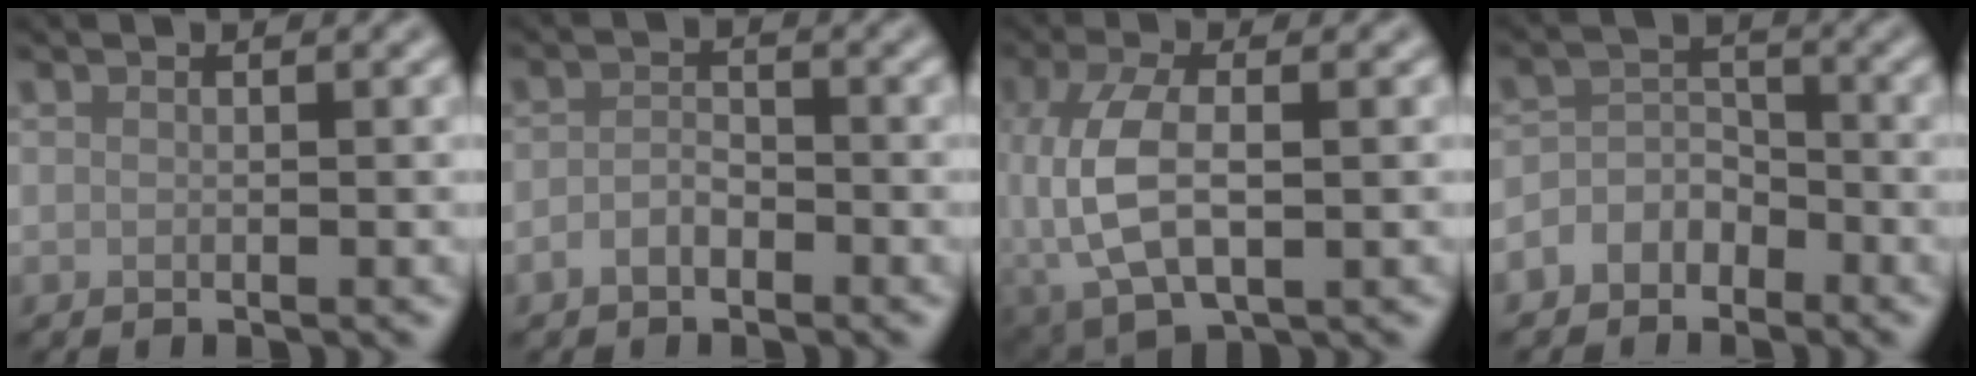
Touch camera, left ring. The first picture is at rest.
{"total": 1.8, "force": [-1.0, 1.1, 1.1], "torque": [-0.024, 0.003, -0.023]}
{"total": 6.8, "force": [-1.3, 3.5, 5.7], "torque": [-0.130, -0.001, -0.023]}
{"total": 3.2, "force": [-2.1, 2.3, 0.8], "torque": [0.012, 0.015, -0.055]}